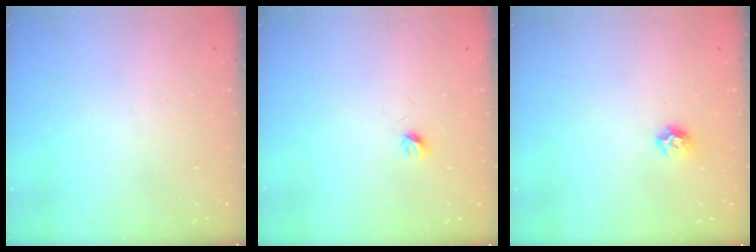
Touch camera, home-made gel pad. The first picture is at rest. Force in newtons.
{"total": 3.6, "press": 3.5, "slide": 0.7}
{"total": 5.3, "press": 5.3, "slide": 0.7}